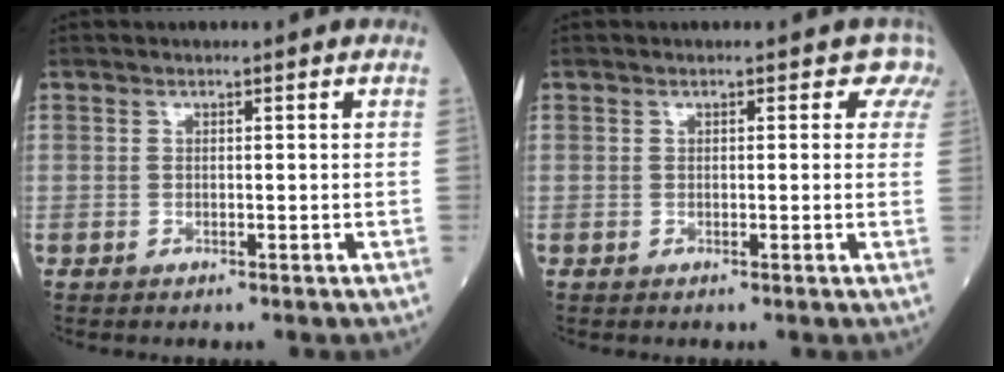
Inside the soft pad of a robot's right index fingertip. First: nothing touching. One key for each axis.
{"total": 2.4, "fx": 1.4, "fy": 1.8, "fz": 0.8, "tx": 0.018, "ty": -0.002, "tz": -0.001}